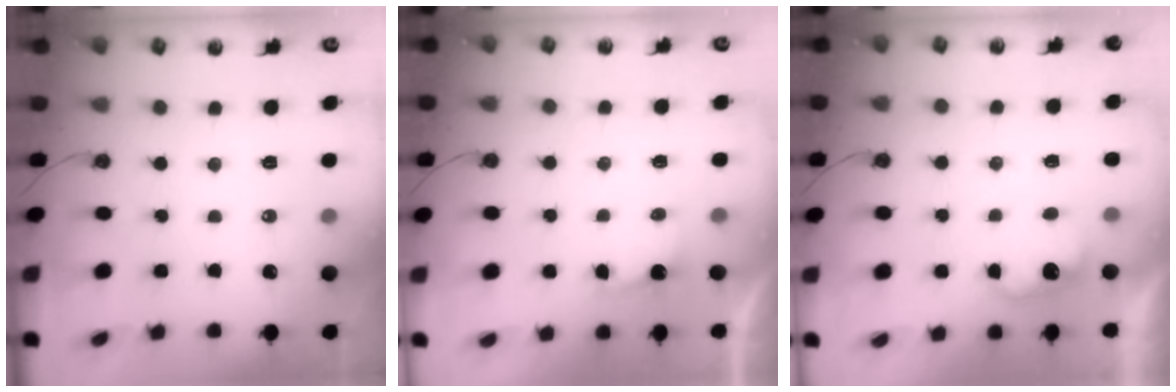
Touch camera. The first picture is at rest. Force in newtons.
{"total": 2.4, "press": 2.3, "slide": 0.9}
{"total": 3.3, "press": 3.2, "slide": 1.0}